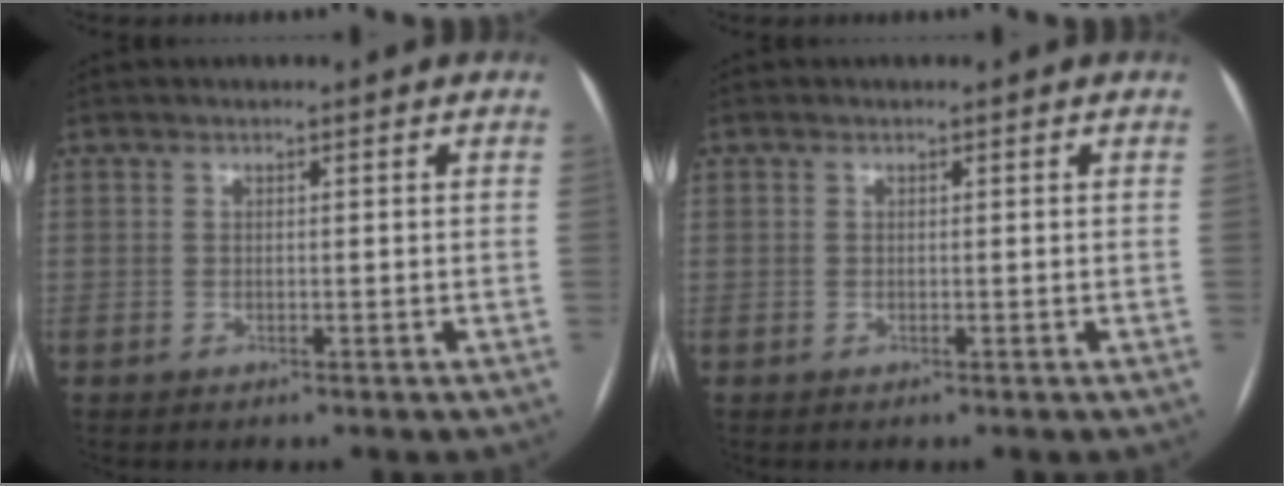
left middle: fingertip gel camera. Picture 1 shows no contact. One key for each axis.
{"total": 0.0}